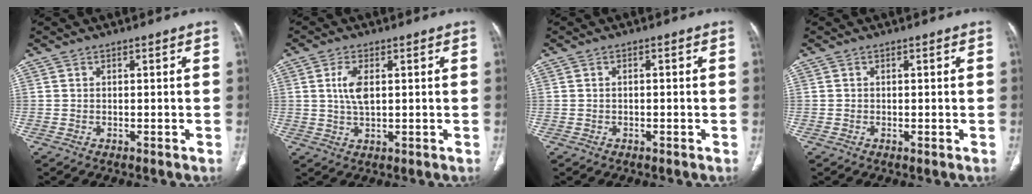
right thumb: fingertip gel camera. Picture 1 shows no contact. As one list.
[{"total": 7.1, "force": [1.1, 3.6, 6.0], "torque": [-0.123, 0.000, 0.020]}, {"total": 0.5, "force": [-0.2, 0.3, 0.4], "torque": [-0.010, 0.003, -0.003]}, {"total": 0.0}]